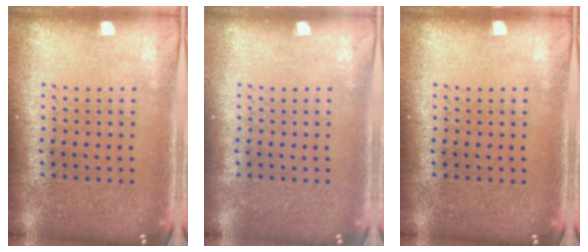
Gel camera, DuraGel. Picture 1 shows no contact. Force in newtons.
{"total": 0.0}
{"total": 0.0}